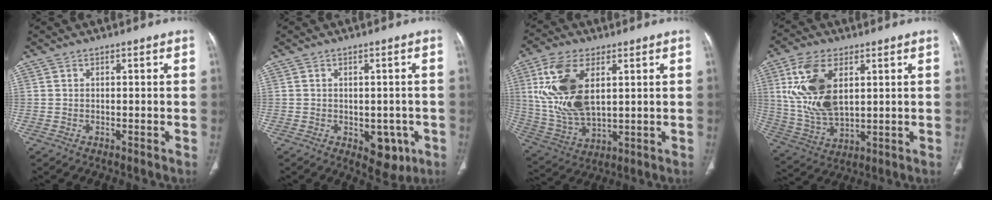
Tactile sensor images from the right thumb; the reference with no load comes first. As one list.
[{"total": 6.4, "force": [-2.0, 4.1, 4.5], "torque": [-0.024, 0.002, -0.015]}, {"total": 16.5, "force": [4.4, 8.7, 13.3], "torque": [-0.272, -0.014, 0.093]}, {"total": 15.3, "force": [4.3, 8.3, 12.1], "torque": [-0.242, -0.015, 0.093]}]